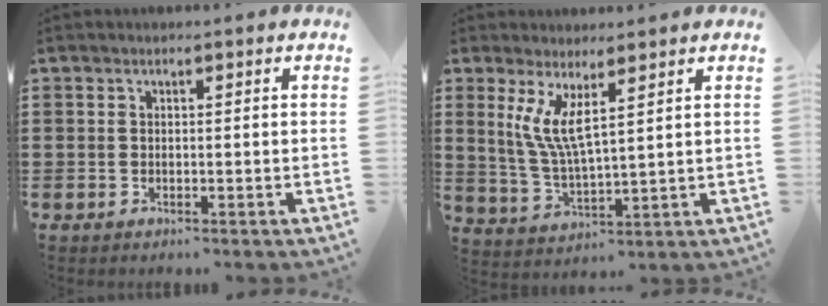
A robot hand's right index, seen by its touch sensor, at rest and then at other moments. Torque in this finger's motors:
{"motor_torque": [0.40, 0.28, 0.22, 0.15]}